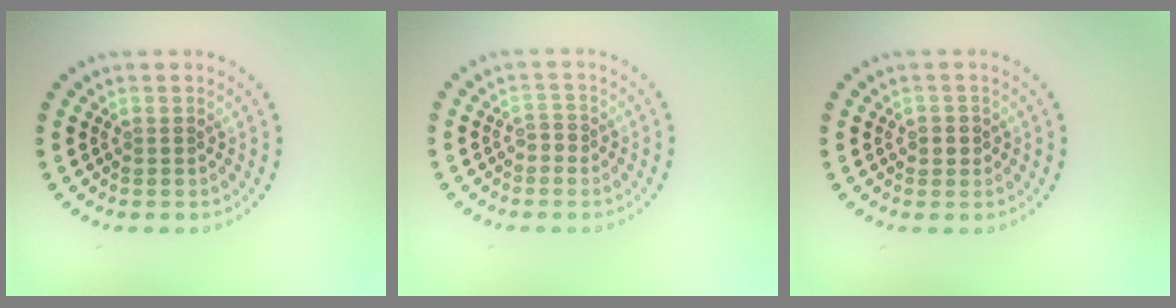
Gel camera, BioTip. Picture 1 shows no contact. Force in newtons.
{"total": 1.0, "press": 0.8, "slide": 0.6}
{"total": 1.4, "press": 1.2, "slide": 0.6}